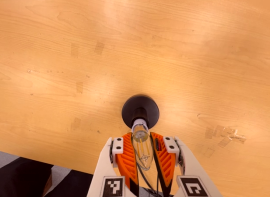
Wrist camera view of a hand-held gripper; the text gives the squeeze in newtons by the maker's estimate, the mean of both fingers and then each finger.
{"total": 22.4, "left": 24.3, "right": 20.5}